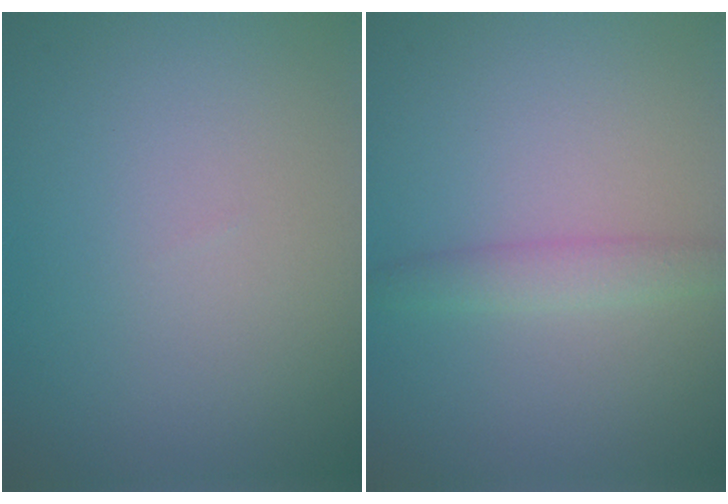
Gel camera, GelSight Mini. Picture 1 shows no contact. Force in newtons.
{"total": 1.8, "press": 1.8, "slide": 0.1}